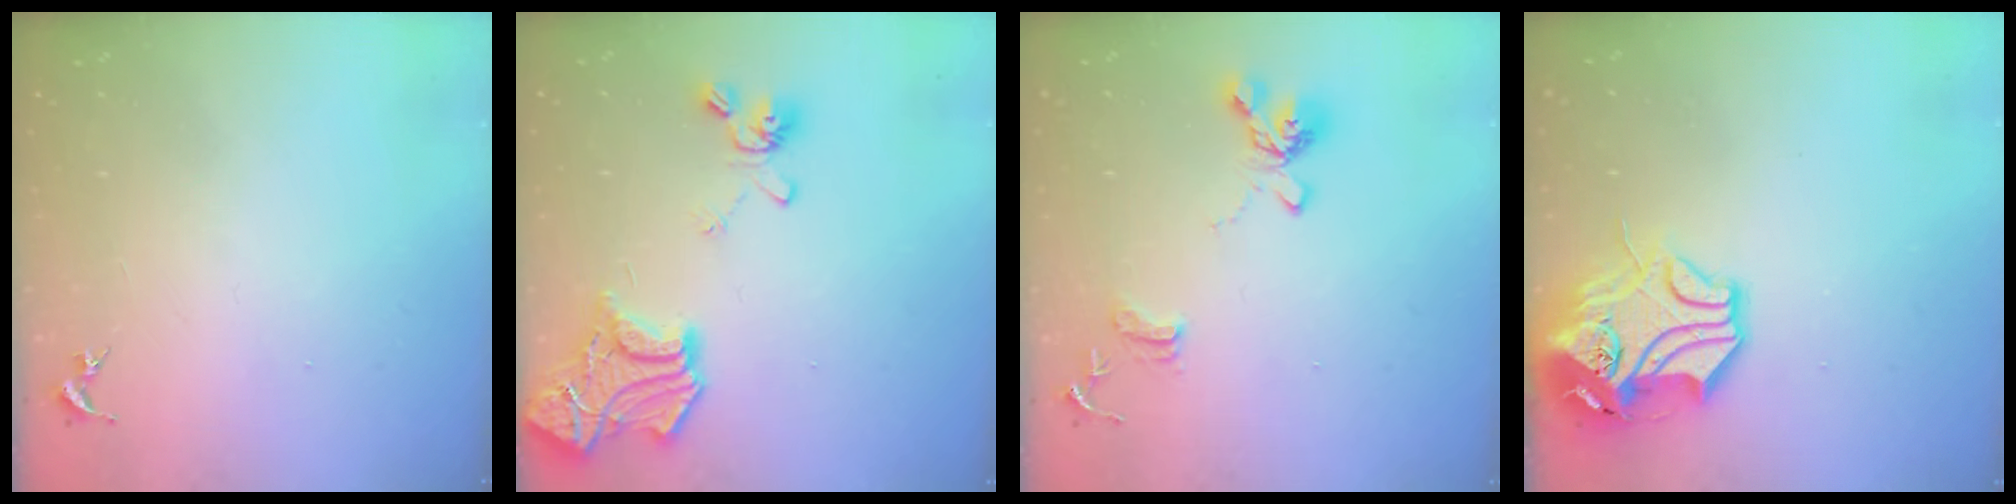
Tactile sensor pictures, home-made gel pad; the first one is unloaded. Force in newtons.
{"total": 19.7, "press": 19.6, "slide": 1.9}
{"total": 14.7, "press": 14.6, "slide": 1.5}
{"total": 14.5, "press": 14.3, "slide": 1.9}